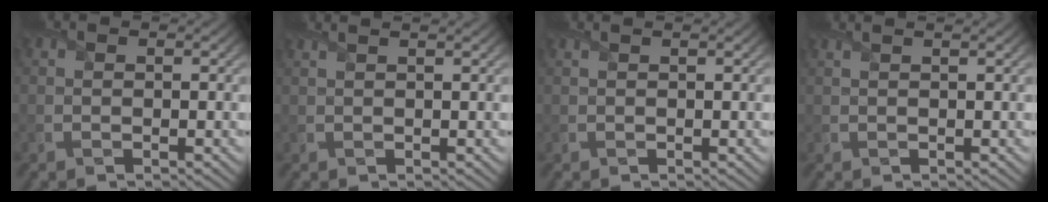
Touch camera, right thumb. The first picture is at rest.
{"total": 2.5, "force": [1.8, 0.8, 1.6], "torque": [-0.019, 0.010, 0.000]}
{"total": 1.2, "force": [0.9, 0.2, 0.7], "torque": [-0.014, -0.003, 0.004]}
{"total": 2.1, "force": [1.5, 0.6, 1.3], "torque": [-0.019, 0.005, 0.001]}